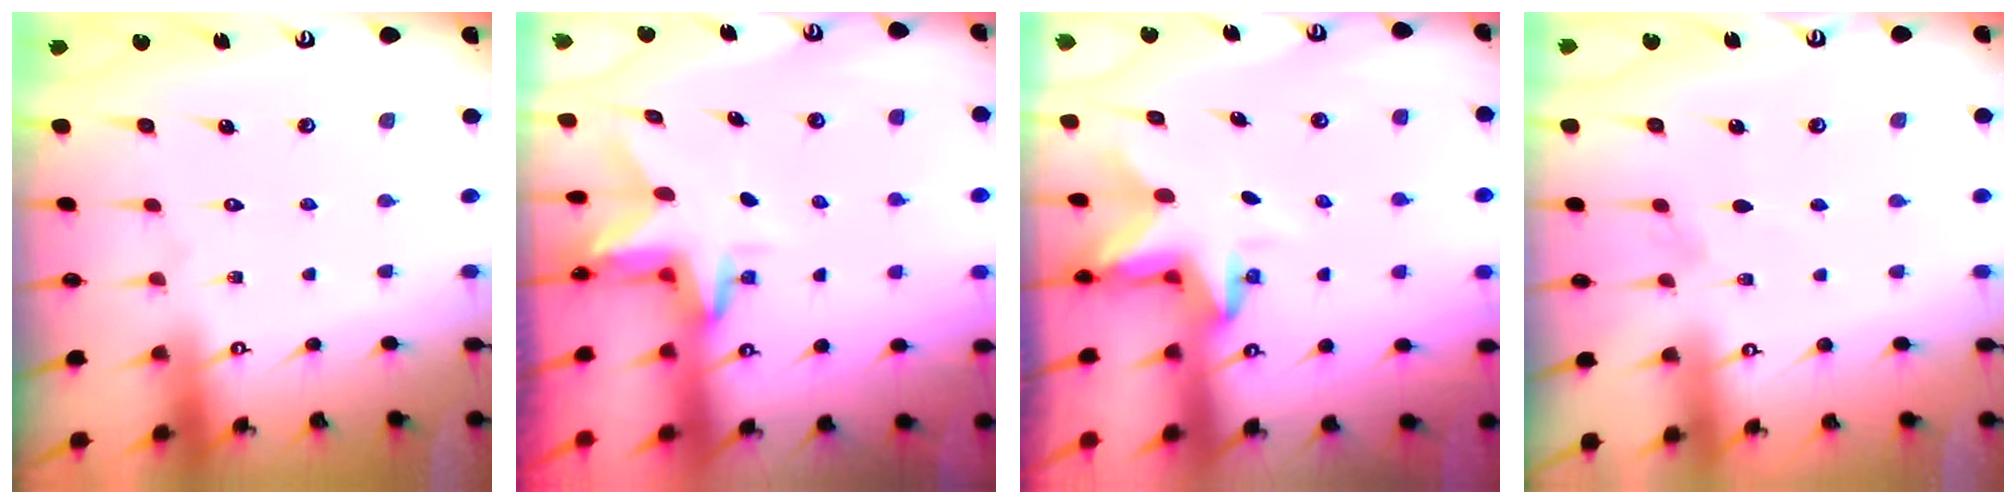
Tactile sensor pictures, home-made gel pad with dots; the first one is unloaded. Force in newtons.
{"total": 2.8, "press": 2.8, "slide": 0.2}
{"total": 2.8, "press": 2.8, "slide": 0.2}
{"total": 5.1, "press": 4.5, "slide": 2.5}